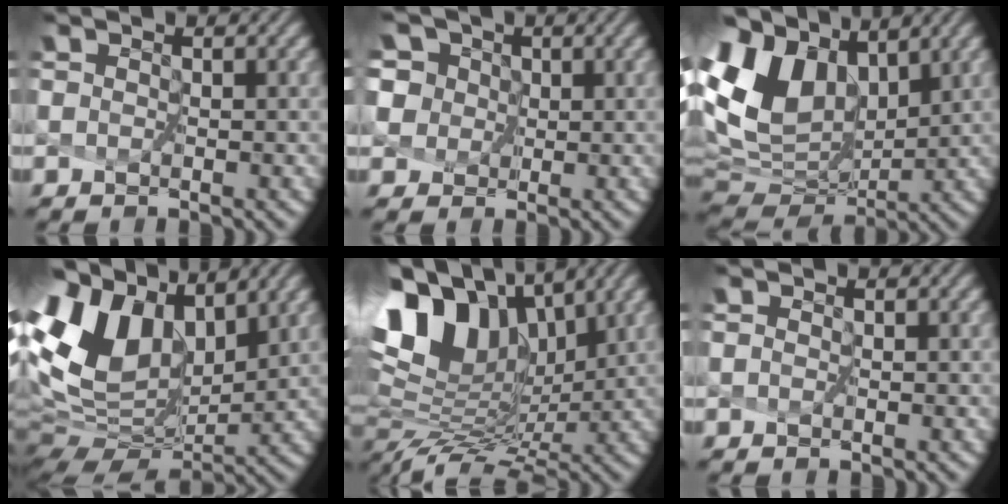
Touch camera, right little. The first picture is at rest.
{"total": 8.6, "force": [4.5, 6.3, 3.8], "torque": [-0.087, 0.031, 0.069]}
{"total": 11.7, "force": [4.3, 7.7, 7.6], "torque": [-0.194, 0.012, 0.094]}
{"total": 9.9, "force": [3.3, 6.4, 6.9], "torque": [-0.150, 0.012, 0.069]}
{"total": 10.5, "force": [4.6, 5.7, 7.5], "torque": [-0.151, 0.015, 0.098]}
{"total": 0.0}